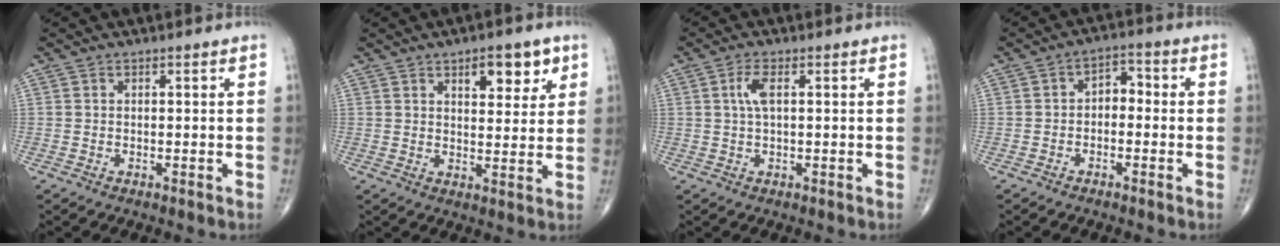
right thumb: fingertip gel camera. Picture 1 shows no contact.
{"total": 8.0, "force": [4.1, 3.6, 5.8], "torque": [-0.054, -0.020, 0.056]}
{"total": 3.2, "force": [0.7, 1.0, 3.0], "torque": [-0.072, 0.008, 0.016]}
{"total": 4.2, "force": [-0.6, 2.8, 3.0], "torque": [-0.030, 0.024, -0.023]}